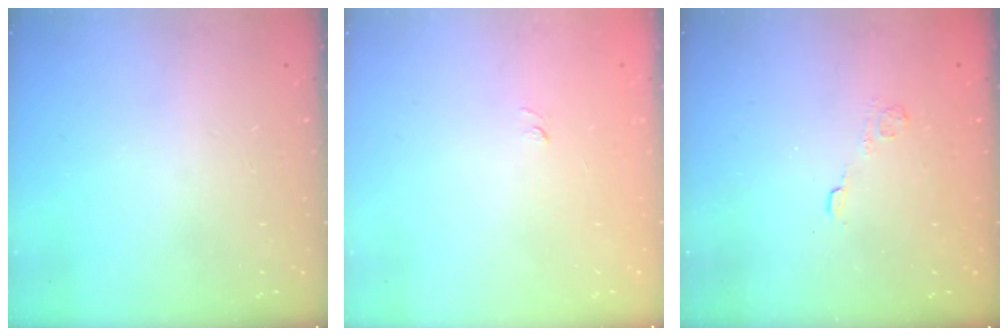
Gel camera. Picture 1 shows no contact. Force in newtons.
{"total": 3.3, "press": 3.1, "slide": 1.0}
{"total": 2.7, "press": 2.3, "slide": 1.4}